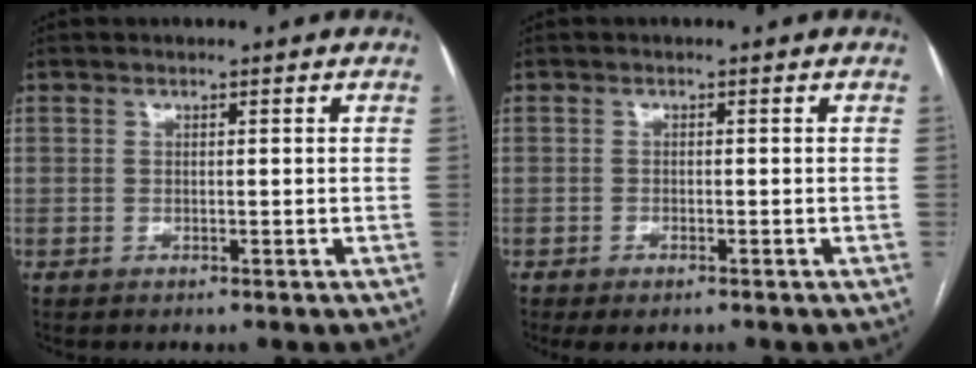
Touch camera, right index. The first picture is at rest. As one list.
[{"total": 1.9, "force": [-1.3, 0.7, 1.2], "torque": [-0.019, -0.003, -0.014]}]